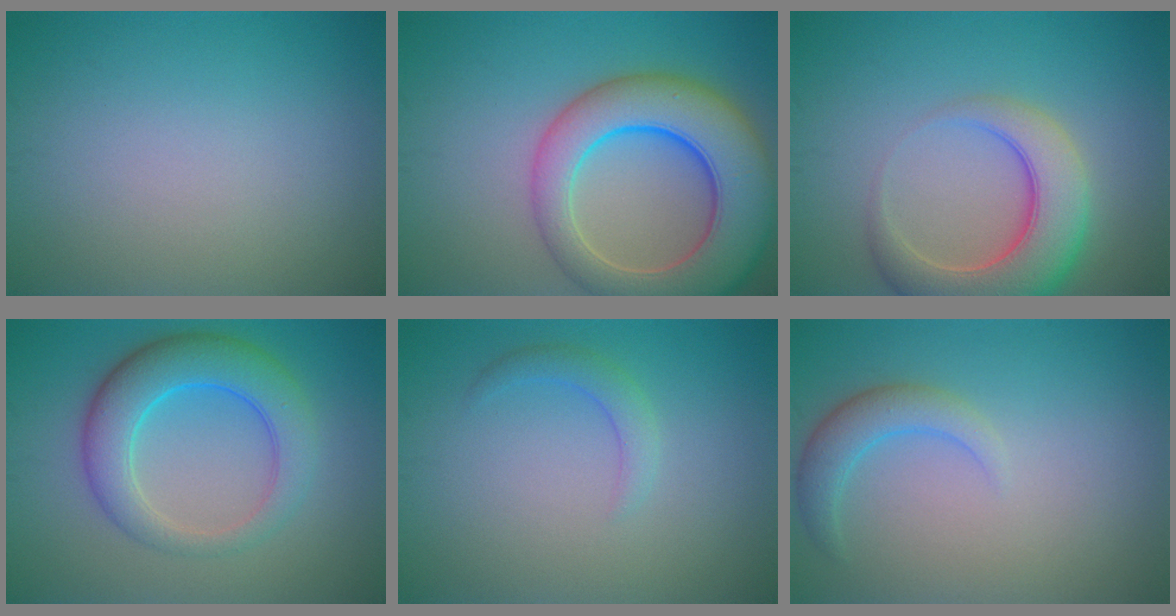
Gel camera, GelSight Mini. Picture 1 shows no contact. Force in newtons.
{"total": 10.5, "press": 10.5, "slide": 0.5}
{"total": 7.2, "press": 7.2, "slide": 0.6}
{"total": 6.5, "press": 6.5, "slide": 0.2}
{"total": 1.7, "press": 1.7, "slide": 0.1}
{"total": 2.8, "press": 2.8, "slide": 0.3}